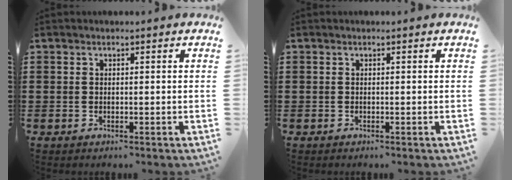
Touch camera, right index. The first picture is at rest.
{"total": 0.0}